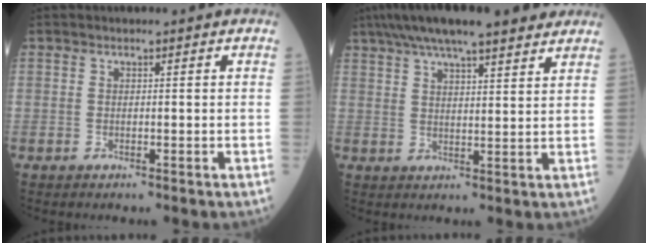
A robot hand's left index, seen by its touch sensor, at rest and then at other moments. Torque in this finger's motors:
{"motor_torque": [0.32, -0.74, 1.05, 0.21]}